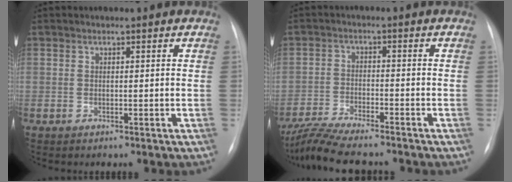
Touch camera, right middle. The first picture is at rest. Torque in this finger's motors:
{"motor_torque": [0.36, -0.38, 0.07, 0.04]}